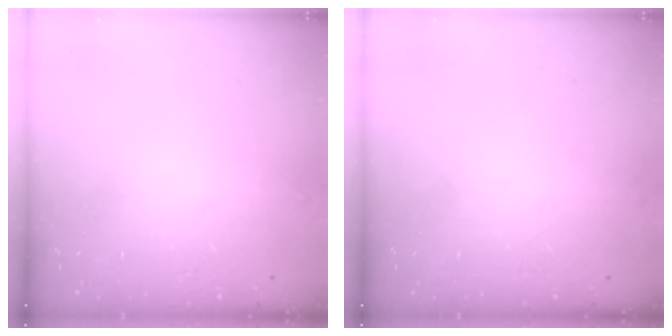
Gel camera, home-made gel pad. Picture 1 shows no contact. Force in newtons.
{"total": 0.0}